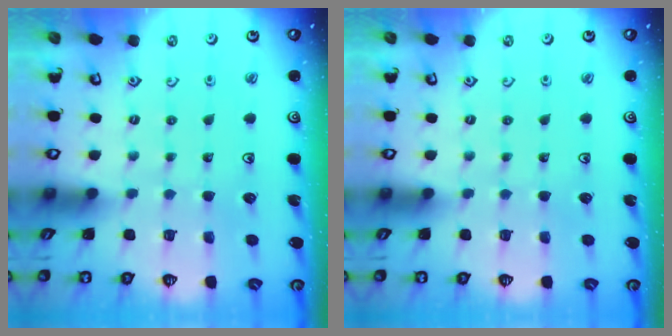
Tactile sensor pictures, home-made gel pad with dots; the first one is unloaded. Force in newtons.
{"total": 0.0}